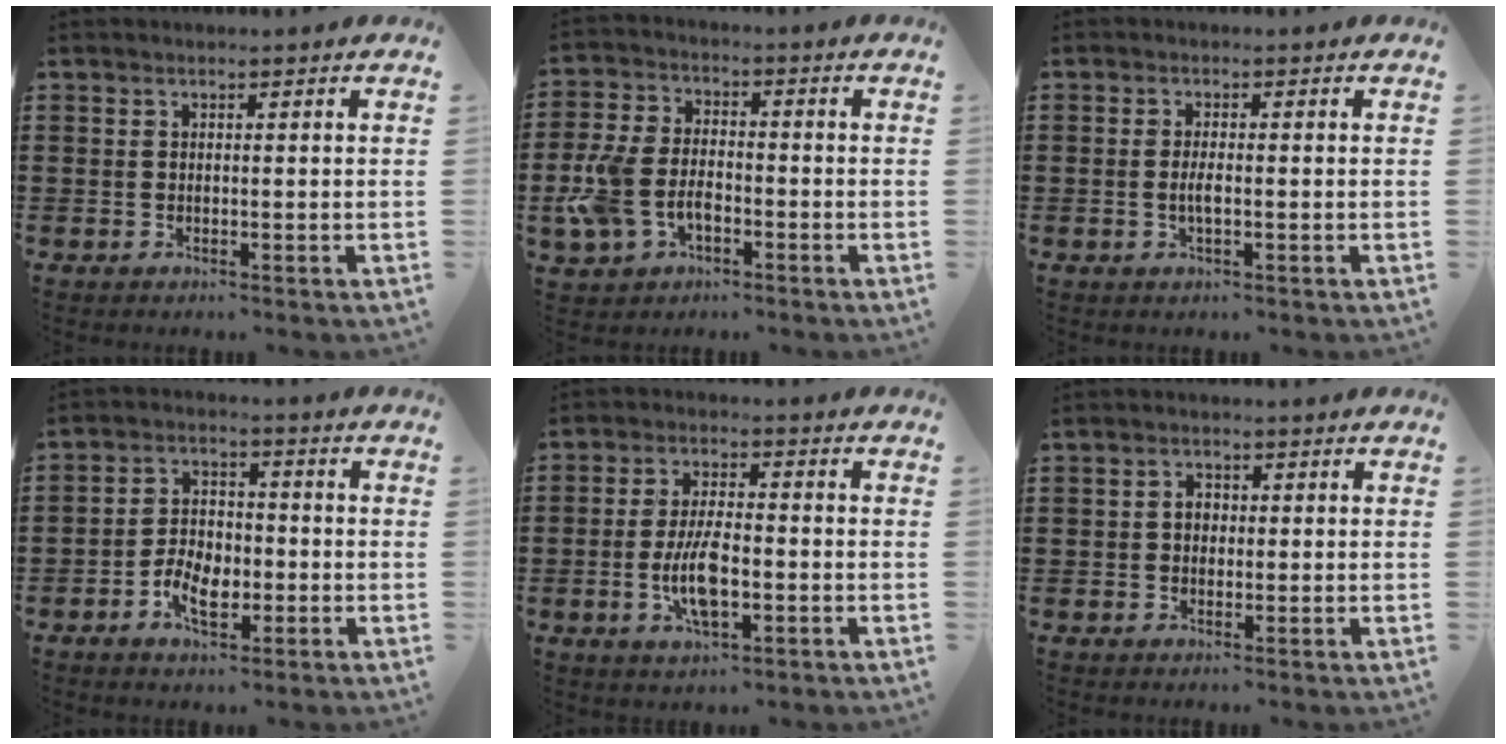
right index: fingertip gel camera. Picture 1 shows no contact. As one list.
[{"total": 7.0, "force": [-2.5, 4.3, 4.9], "torque": [-0.136, -0.002, -0.058]}, {"total": 2.2, "force": [-0.4, 0.5, 2.0], "torque": [-0.044, -0.003, -0.010]}, {"total": 6.0, "force": [-2.4, 3.8, 3.9], "torque": [-0.081, 0.007, -0.046]}, {"total": 7.6, "force": [-1.9, 3.0, 6.7], "torque": [-0.147, -0.002, -0.040]}, {"total": 1.6, "force": [0.0, 1.2, 1.1], "torque": [-0.022, 0.007, -0.002]}]